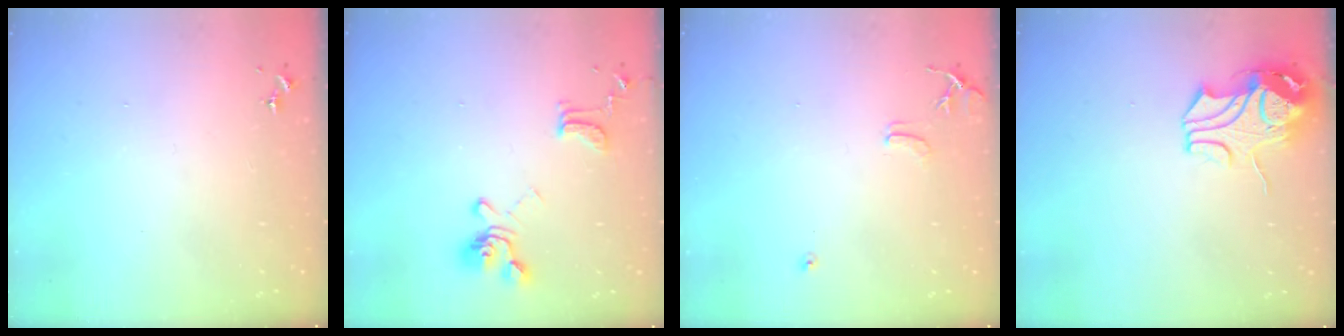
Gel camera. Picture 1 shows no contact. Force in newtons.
{"total": 14.3, "press": 14.3, "slide": 1.3}
{"total": 7.9, "press": 7.9, "slide": 0.7}
{"total": 10.5, "press": 10.4, "slide": 1.1}